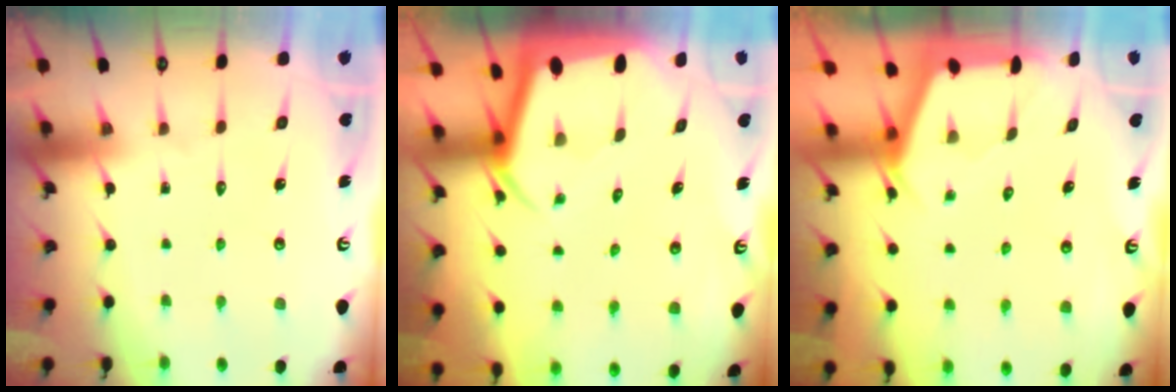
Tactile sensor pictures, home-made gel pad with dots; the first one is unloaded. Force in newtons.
{"total": 4.0, "press": 4.0, "slide": 0.3}
{"total": 2.2, "press": 2.1, "slide": 0.3}